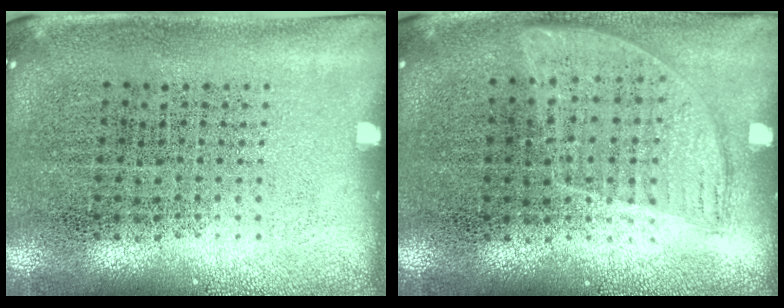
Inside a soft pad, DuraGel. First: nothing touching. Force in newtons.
{"total": 1.0, "press": 0.8, "slide": 0.5}